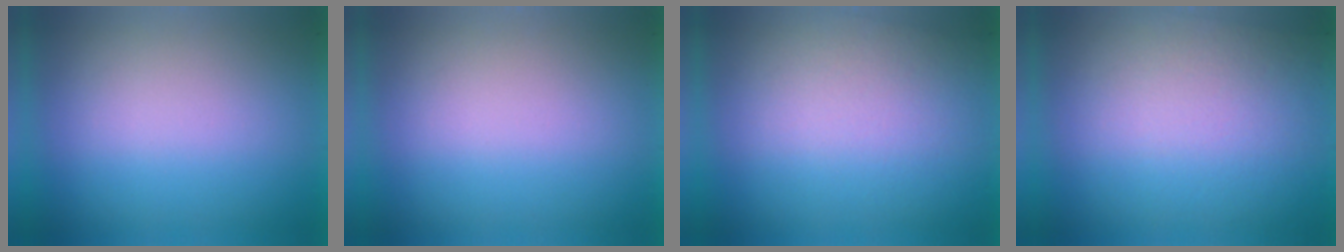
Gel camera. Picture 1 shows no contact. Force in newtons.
{"total": 0.0}
{"total": 2.2}
{"total": 2.8}